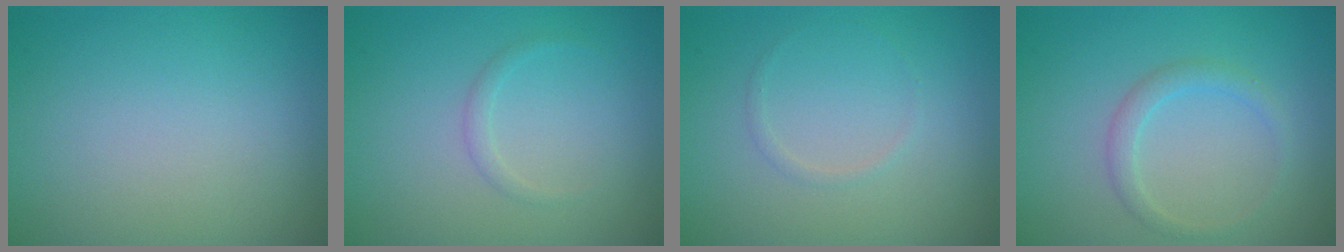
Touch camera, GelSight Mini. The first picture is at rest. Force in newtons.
{"total": 0.8, "press": 0.8, "slide": 0.1}
{"total": 0.6, "press": 0.6, "slide": 0.0}
{"total": 1.6, "press": 1.6, "slide": 0.1}